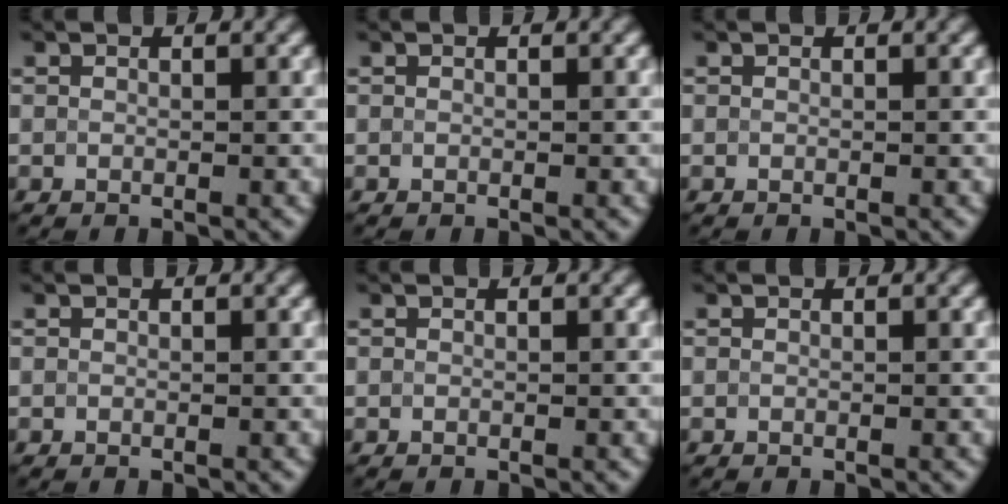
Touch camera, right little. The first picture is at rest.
{"total": 0.0}
{"total": 0.0}
{"total": 0.0}
{"total": 0.0}
{"total": 0.0}